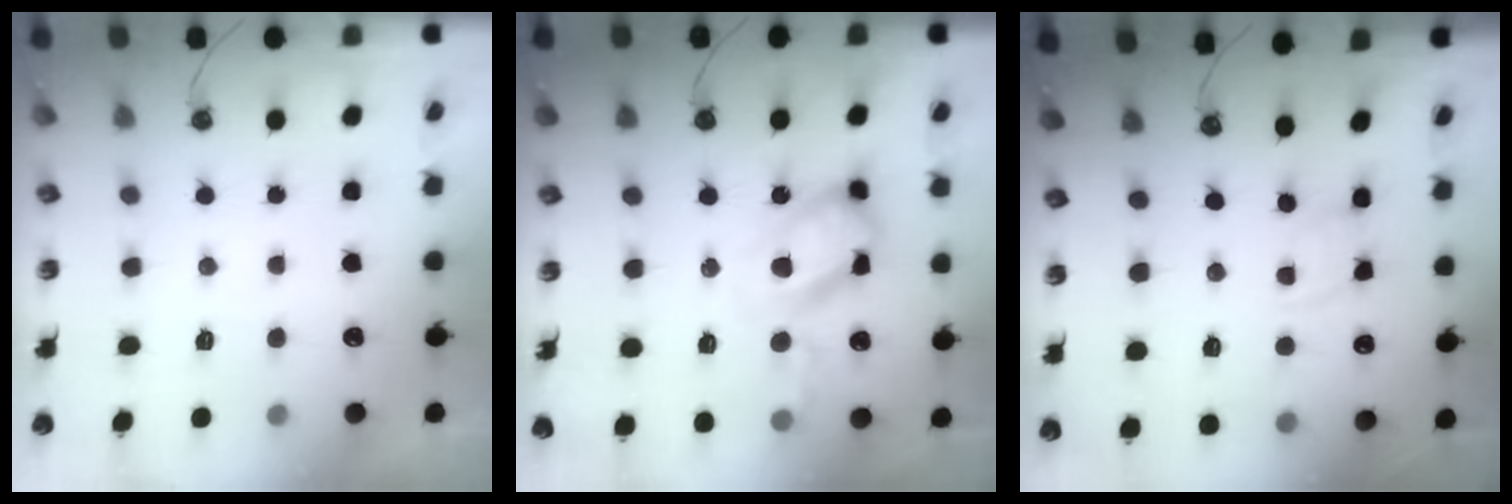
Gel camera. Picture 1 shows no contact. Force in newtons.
{"total": 17.7, "press": 17.6, "slide": 1.5}
{"total": 2.5, "press": 2.4, "slide": 0.3}